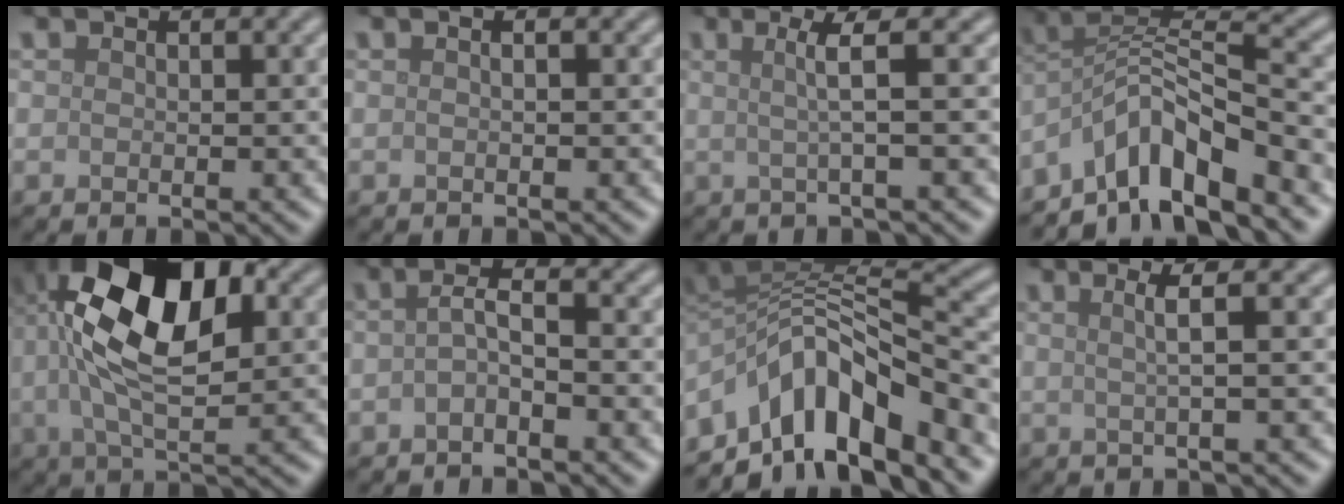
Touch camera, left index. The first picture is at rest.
{"total": 0.7, "force": [0.1, 0.2, 0.7], "torque": [-0.011, 0.002, -0.004]}
{"total": 3.2, "force": [0.4, 0.5, 3.2], "torque": [-0.054, 0.005, 0.003]}
{"total": 7.7, "force": [-5.2, 2.0, 5.3], "torque": [-0.079, 0.013, -0.102]}
{"total": 12.0, "force": [2.1, 6.0, 10.2], "torque": [-0.165, 0.021, 0.030]}
{"total": 1.9, "force": [-0.7, 0.4, 1.8], "torque": [-0.036, 0.006, -0.019]}
{"total": 10.2, "force": [-5.4, 4.4, 7.4], "torque": [-0.105, 0.018, -0.106]}
{"total": 2.5, "force": [0.4, 0.4, 2.4], "torque": [-0.042, 0.007, 0.002]}